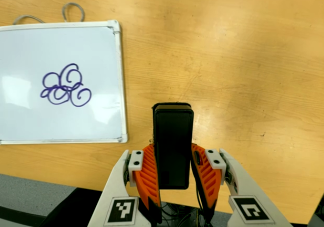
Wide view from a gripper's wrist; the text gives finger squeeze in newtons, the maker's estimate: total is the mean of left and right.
{"total": 5.4, "left": 3.7, "right": 7.2}